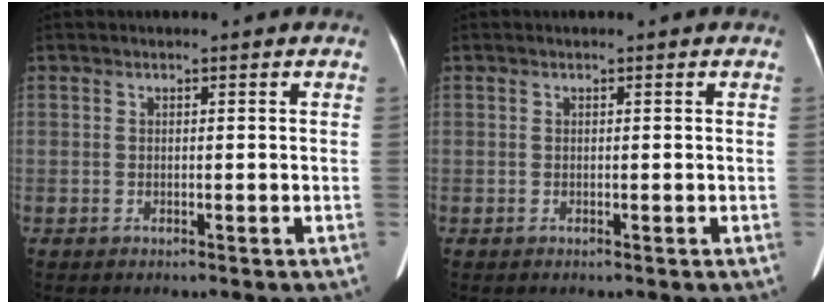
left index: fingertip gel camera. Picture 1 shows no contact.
{"total": 0.0}